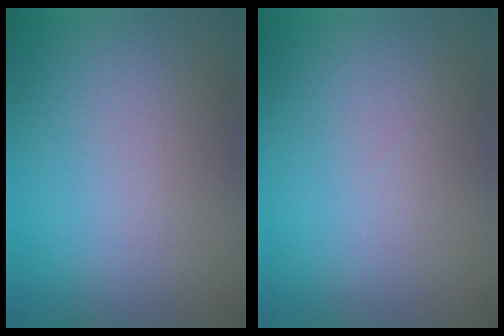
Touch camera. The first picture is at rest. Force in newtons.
{"total": 0.0}